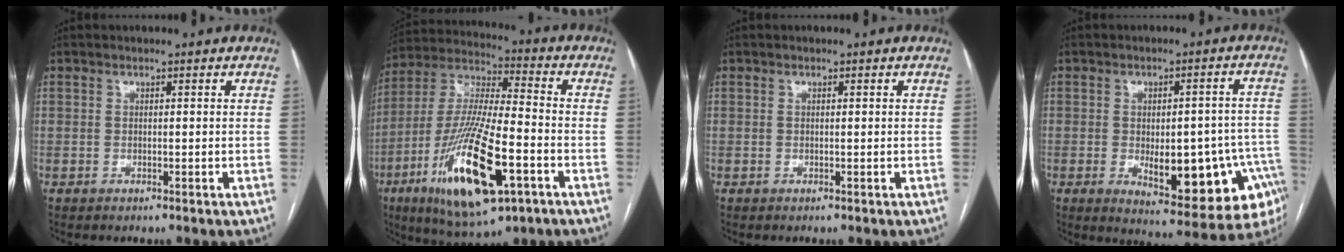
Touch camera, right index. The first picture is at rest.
{"total": 21.2, "force": [-8.2, 4.8, 19.0], "torque": [-0.399, -0.030, -0.138]}
{"total": 0.0}
{"total": 17.2, "force": [-6.0, 6.7, 14.7], "torque": [-0.117, 0.025, -0.058]}